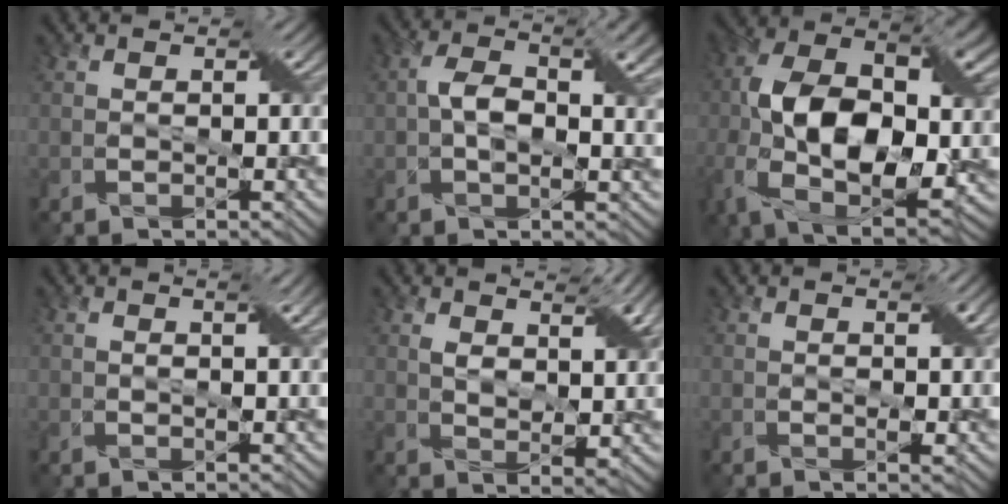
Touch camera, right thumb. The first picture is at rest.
{"total": 7.4, "force": [0.7, 3.8, 6.3], "torque": [-0.124, 0.005, 0.006]}
{"total": 17.5, "force": [-1.1, 10.9, 13.6], "torque": [-0.288, -0.007, -0.025]}
{"total": 2.0, "force": [1.0, 0.4, 1.7], "torque": [-0.030, -0.001, 0.019]}
{"total": 5.6, "force": [2.6, 2.9, 4.0], "torque": [-0.075, -0.009, 0.046]}
{"total": 1.5, "force": [0.5, 0.6, 1.3], "torque": [-0.021, -0.003, 0.010]}